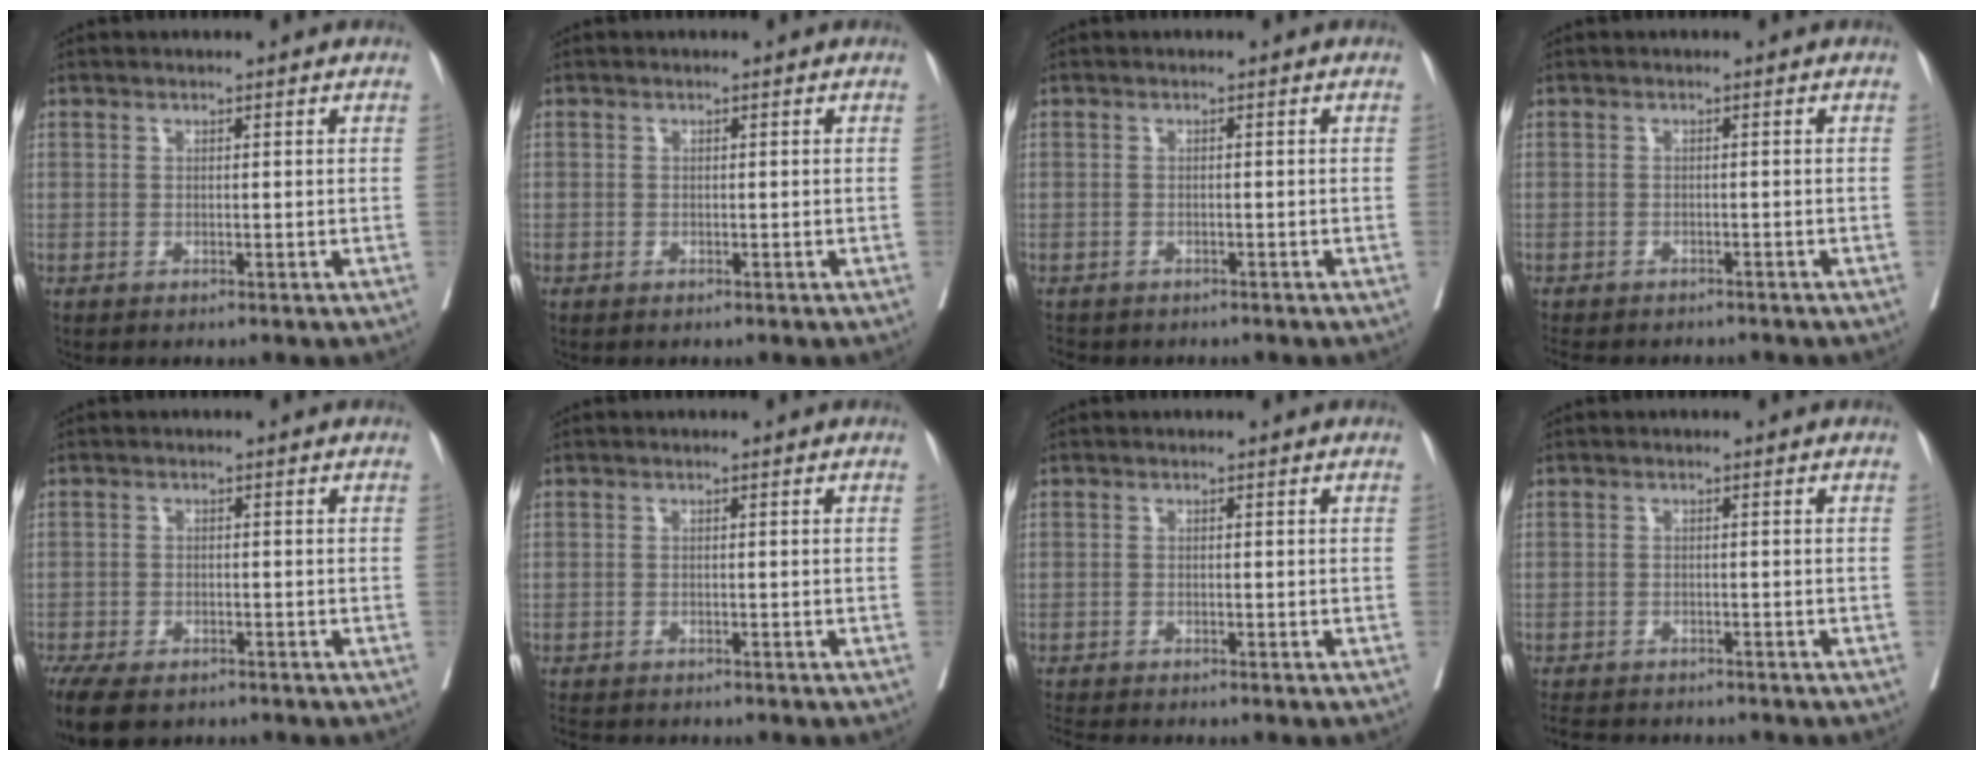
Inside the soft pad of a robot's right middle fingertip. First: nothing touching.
{"total": 0.7, "force": [-0.3, 0.6, -0.1], "torque": [-0.001, 0.005, -0.007]}
{"total": 4.7, "force": [-3.9, 2.1, 1.4], "torque": [-0.025, -0.004, -0.051]}
{"total": 9.0, "force": [-7.9, 3.1, 3.1], "torque": [-0.062, -0.005, -0.101]}
{"total": 10.6, "force": [-7.6, 5.0, 5.5], "torque": [-0.117, -0.014, -0.111]}
{"total": 4.9, "force": [-4.4, 1.2, 1.6], "torque": [-0.026, -0.009, -0.068]}
{"total": 4.2, "force": [-4.0, 0.0, 1.4], "torque": [-0.021, -0.014, -0.067]}
{"total": 9.0, "force": [-8.1, 2.5, 3.1], "torque": [-0.055, -0.007, -0.109]}